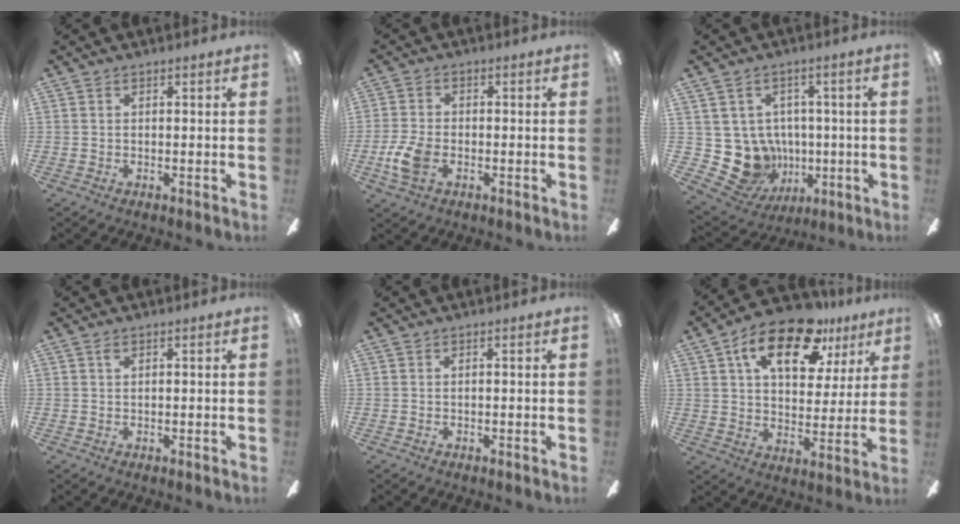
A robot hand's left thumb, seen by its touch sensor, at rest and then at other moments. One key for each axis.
{"total": 7.7, "fx": -2.5, "fy": 5.0, "fz": 5.3, "tx": -0.105, "ty": 0.007, "tz": -0.044}
{"total": 12.0, "fx": -1.6, "fy": 11.1, "fz": 4.3, "tx": -0.117, "ty": -0.005, "tz": -0.007}
{"total": 1.0, "fx": 0.4, "fy": 0.6, "fz": 0.7, "tx": -0.014, "ty": 0.003, "tz": 0.008}
{"total": 0.0}
{"total": 19.4, "fx": 10.8, "fy": 9.6, "fz": 13.0, "tx": -0.206, "ty": -0.039, "tz": 0.181}